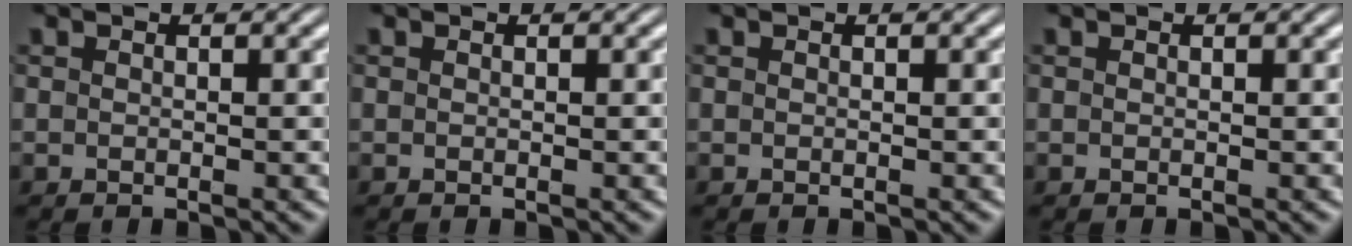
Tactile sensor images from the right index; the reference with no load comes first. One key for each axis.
{"total": 0.0}
{"total": 0.0}
{"total": 0.0}